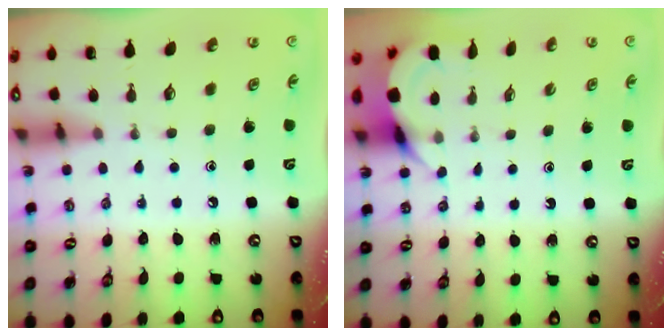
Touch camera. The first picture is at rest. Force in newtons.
{"total": 5.0, "press": 4.9, "slide": 0.5}